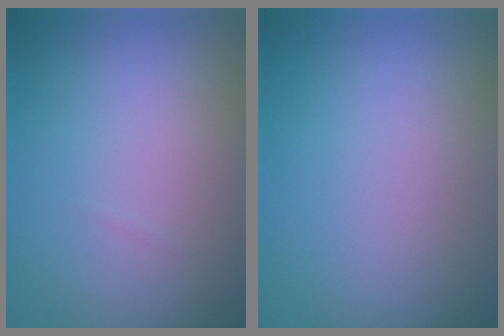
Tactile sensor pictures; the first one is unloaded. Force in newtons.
{"total": 0.0}